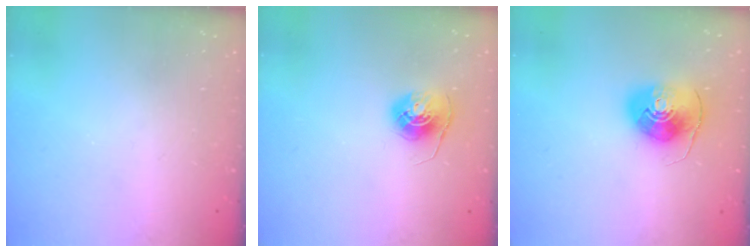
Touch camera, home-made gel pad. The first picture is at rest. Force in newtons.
{"total": 6.9, "press": 6.9, "slide": 0.5}
{"total": 9.8, "press": 9.7, "slide": 1.2}